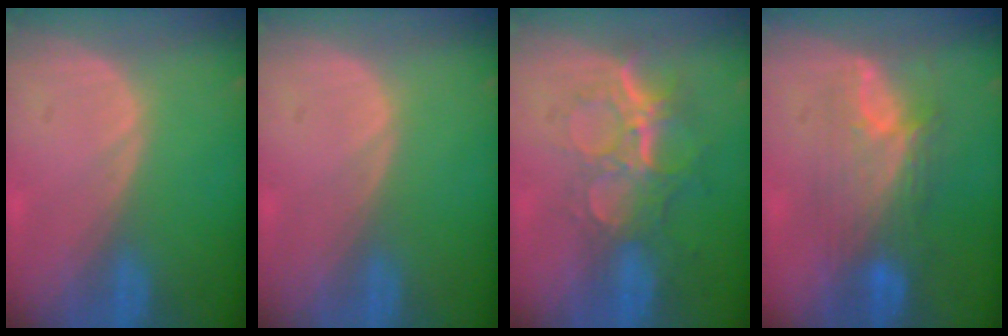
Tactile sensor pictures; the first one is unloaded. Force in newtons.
{"total": 0.0}
{"total": 9.2, "press": 7.7, "slide": 5.0}
{"total": 7.3, "press": 7.1, "slide": 1.3}